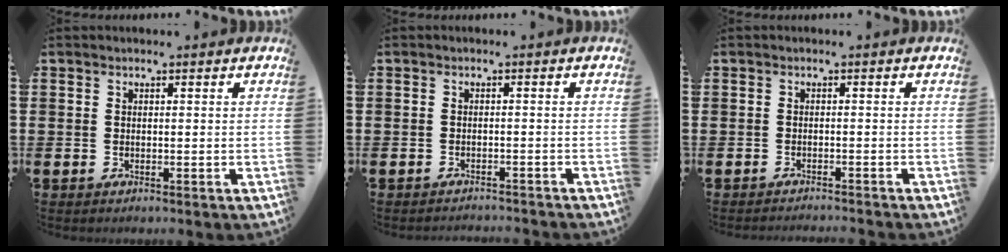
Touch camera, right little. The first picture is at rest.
{"total": 1.0, "force": [-1.0, -0.1, 0.0], "torque": [-0.002, 0.002, -0.022]}
{"total": 0.9, "force": [-0.8, -0.2, -0.1], "torque": [0.001, 0.000, -0.017]}